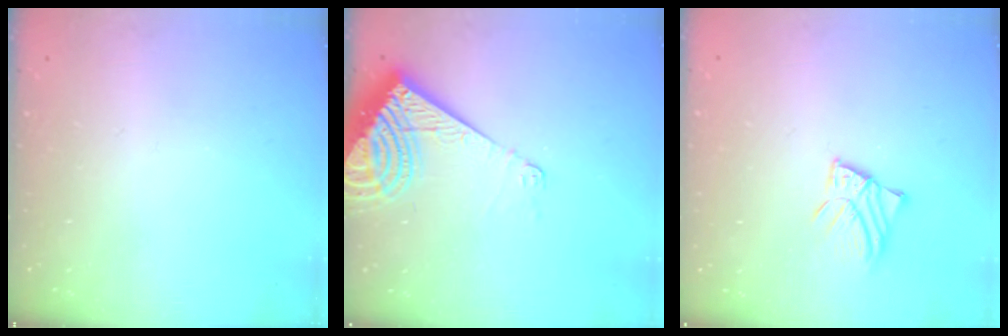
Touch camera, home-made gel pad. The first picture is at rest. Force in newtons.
{"total": 13.5, "press": 13.3, "slide": 1.9}
{"total": 3.6, "press": 3.6, "slide": 0.2}